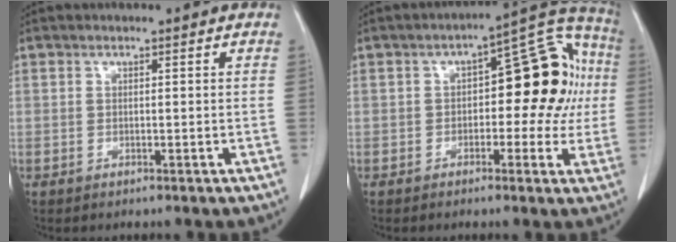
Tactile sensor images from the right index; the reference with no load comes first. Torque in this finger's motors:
{"motor_torque": [0.94, -0.06, 0.21, 0.08]}